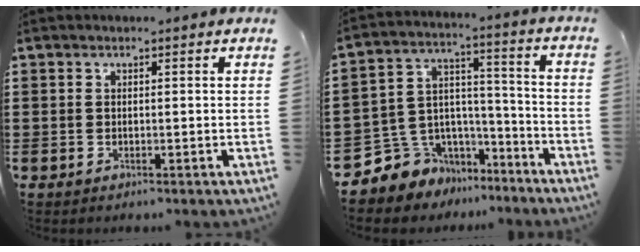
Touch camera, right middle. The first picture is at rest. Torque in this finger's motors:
{"motor_torque": [2.14, 0.00, 0.12, 0.01]}